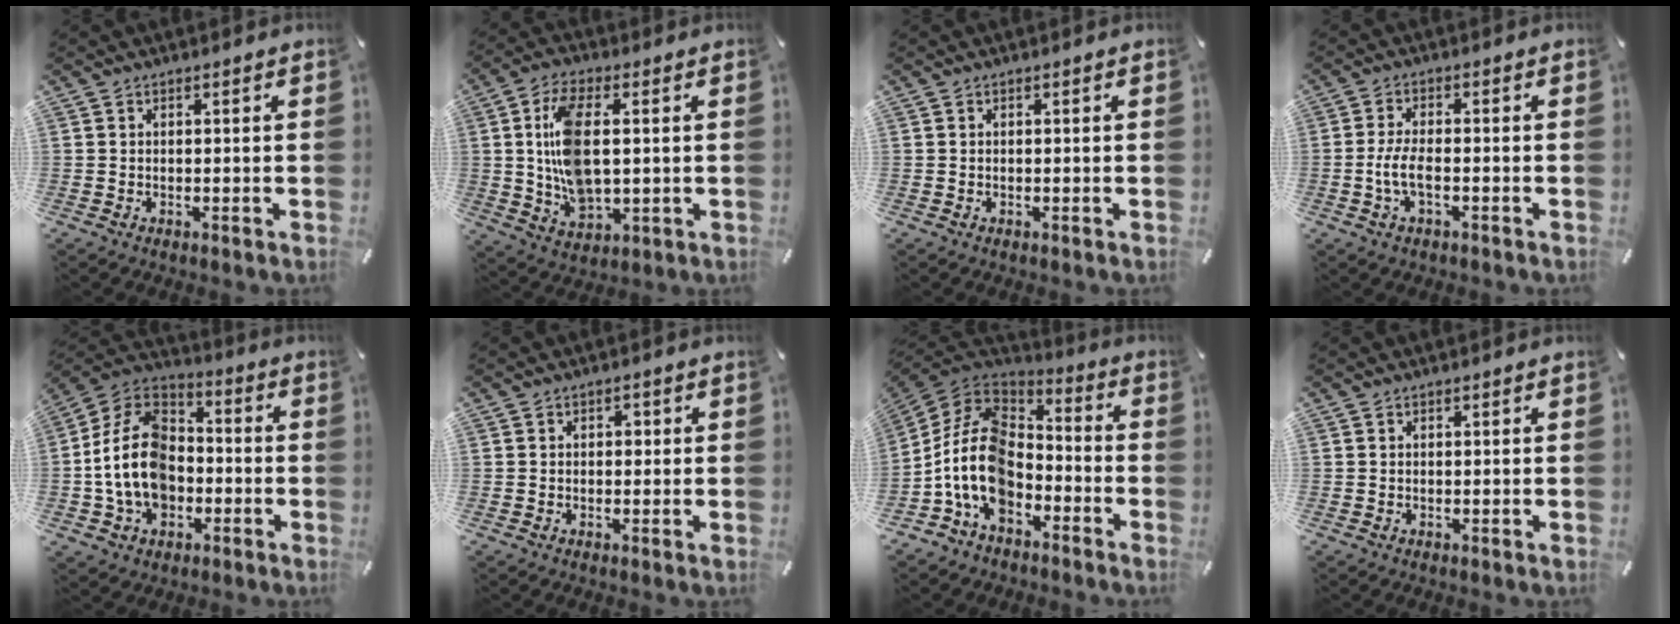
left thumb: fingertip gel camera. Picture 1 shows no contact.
{"total": 13.0, "force": [1.4, 6.9, 10.9], "torque": [-0.231, -0.004, 0.025]}
{"total": 0.0}
{"total": 5.5, "force": [-1.6, 2.2, 4.8], "torque": [-0.109, -0.001, -0.032]}
{"total": 15.0, "force": [-3.7, 11.6, 8.8], "torque": [-0.217, 0.019, -0.070]}
{"total": 1.5, "force": [-0.2, 1.2, 0.8], "torque": [-0.009, 0.004, -0.008]}
{"total": 15.6, "force": [-6.5, 10.7, 9.3], "torque": [-0.208, 0.028, -0.119]}
{"total": 0.0}